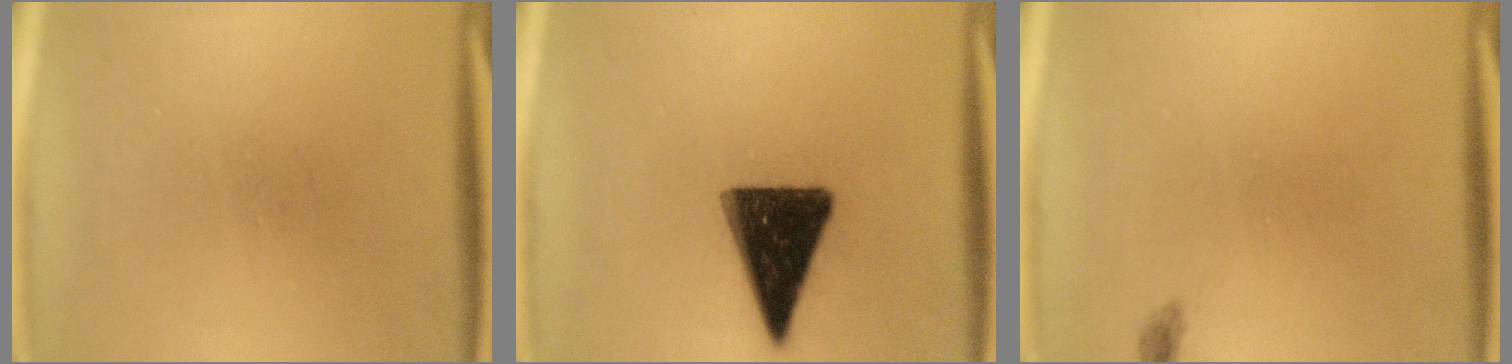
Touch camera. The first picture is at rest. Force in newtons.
{"total": 15.2}
{"total": 0.7}